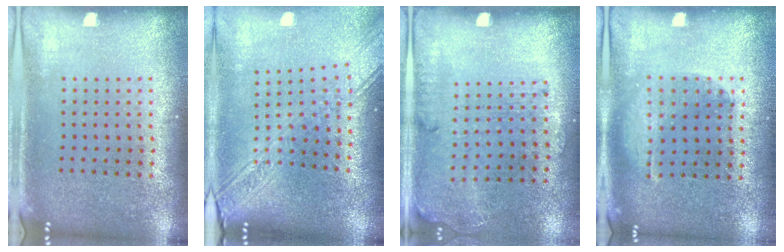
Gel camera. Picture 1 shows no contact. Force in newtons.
{"total": 2.7, "press": 2.1, "slide": 1.7}
{"total": 1.7, "press": 1.2, "slide": 1.2}
{"total": 1.1, "press": 1.1, "slide": 0.2}